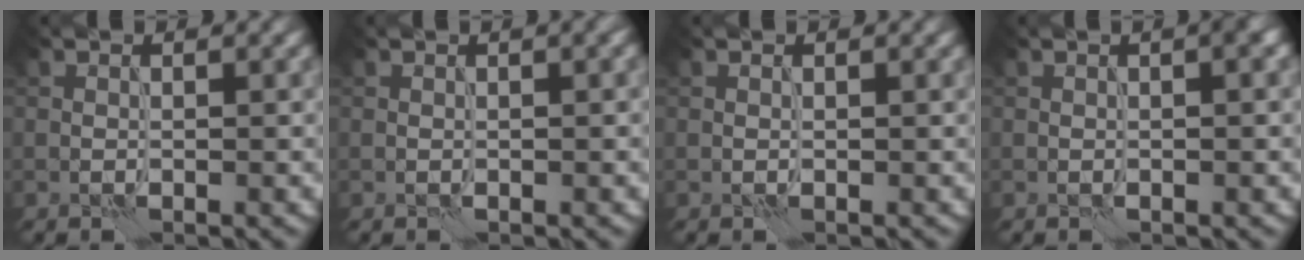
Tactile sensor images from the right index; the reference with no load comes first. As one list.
[{"total": 2.1, "force": [0.5, 0.7, 1.9], "torque": [-0.014, 0.003, 0.002]}, {"total": 0.0}, {"total": 2.6, "force": [0.4, 0.7, 2.5], "torque": [-0.020, 0.008, 0.001]}]